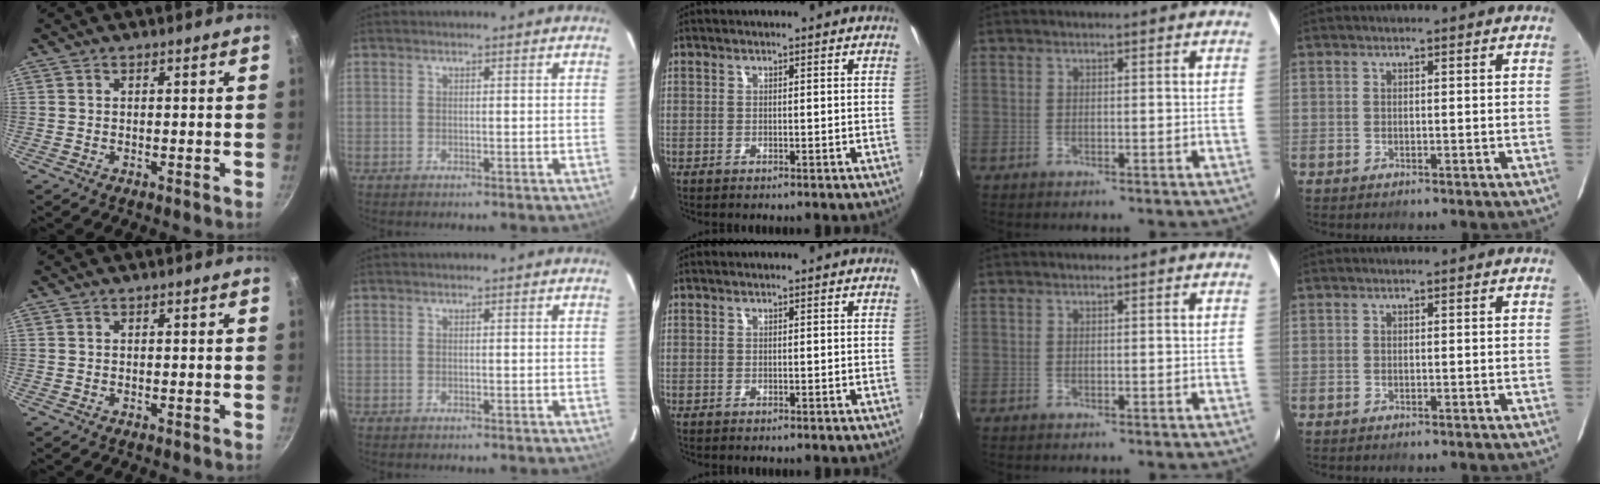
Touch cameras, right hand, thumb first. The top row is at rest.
{}